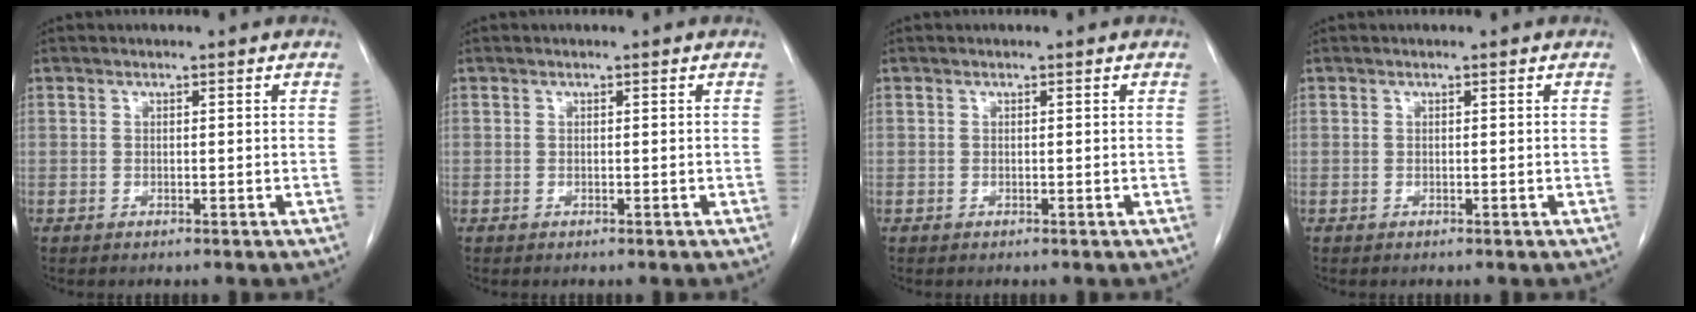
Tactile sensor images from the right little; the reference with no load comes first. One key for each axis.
{"total": 0.0}
{"total": 0.0}
{"total": 0.0}